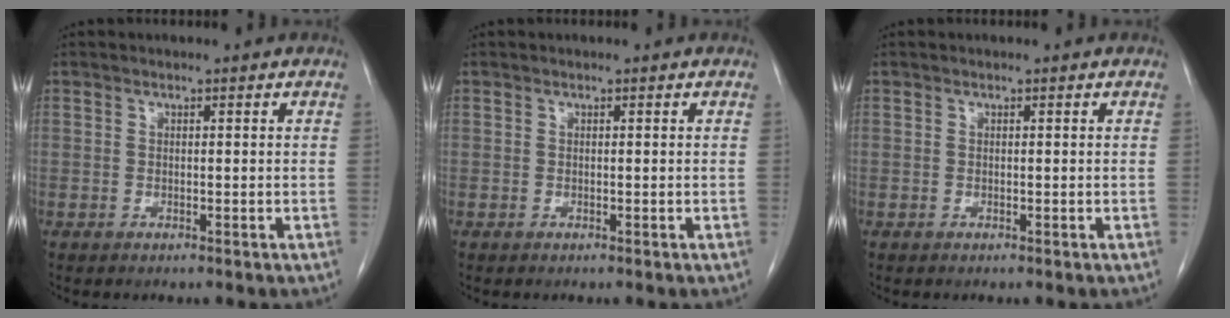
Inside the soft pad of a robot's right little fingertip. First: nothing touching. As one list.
[{"total": 0.0}, {"total": 0.0}]